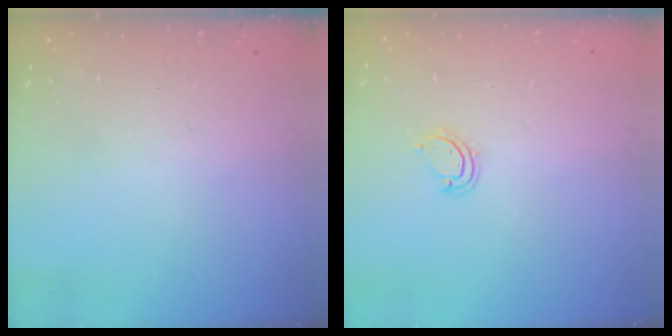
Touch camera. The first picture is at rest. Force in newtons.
{"total": 3.7, "press": 3.7, "slide": 0.3}